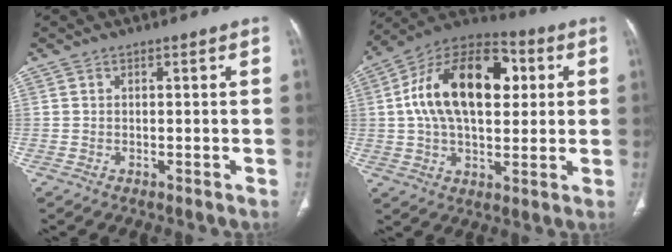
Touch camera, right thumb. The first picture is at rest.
{"total": 21.7, "force": [4.0, 12.4, 17.3], "torque": [-0.272, 0.020, 0.058]}